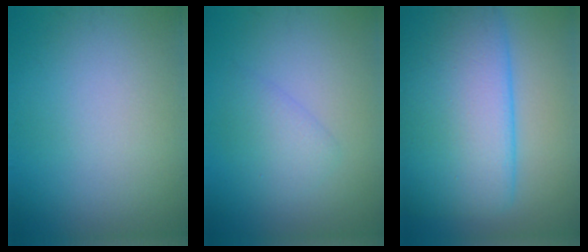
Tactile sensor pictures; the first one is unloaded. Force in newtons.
{"total": 2.2, "press": 2.2, "slide": 0.2}
{"total": 11.9, "press": 11.9, "slide": 0.4}